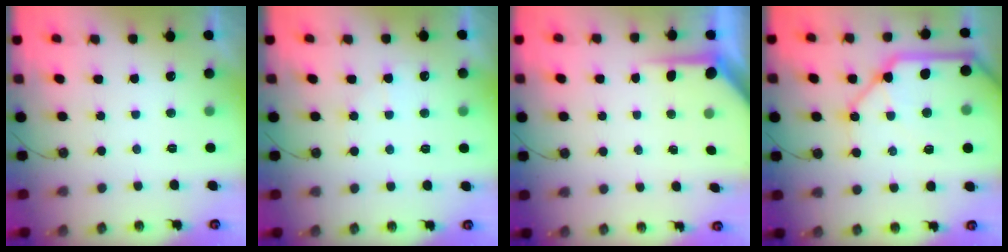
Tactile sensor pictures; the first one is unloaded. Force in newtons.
{"total": 5.0, "press": 5.0, "slide": 0.6}
{"total": 4.9, "press": 4.8, "slide": 0.2}
{"total": 21.1, "press": 21.0, "slide": 2.5}